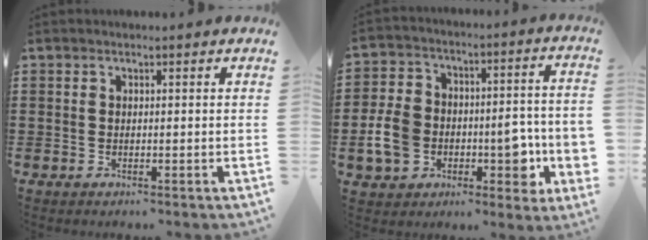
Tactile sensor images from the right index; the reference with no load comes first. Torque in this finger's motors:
{"motor_torque": [1.77, -0.36, 1.05, 0.21]}